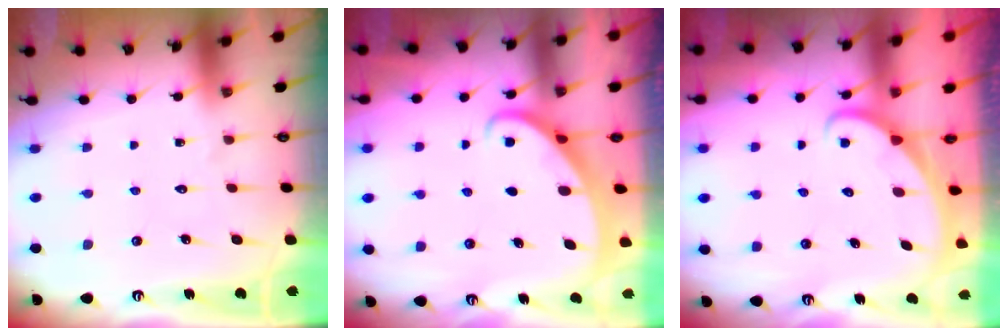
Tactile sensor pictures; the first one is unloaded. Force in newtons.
{"total": 2.0, "press": 2.0, "slide": 0.3}
{"total": 2.0, "press": 2.0, "slide": 0.0}